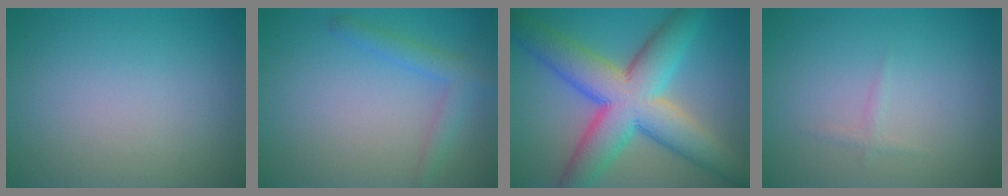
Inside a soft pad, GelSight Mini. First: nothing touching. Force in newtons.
{"total": 2.4, "press": 2.4, "slide": 0.1}
{"total": 11.1, "press": 11.1, "slide": 0.3}
{"total": 0.7, "press": 0.7, "slide": 0.0}